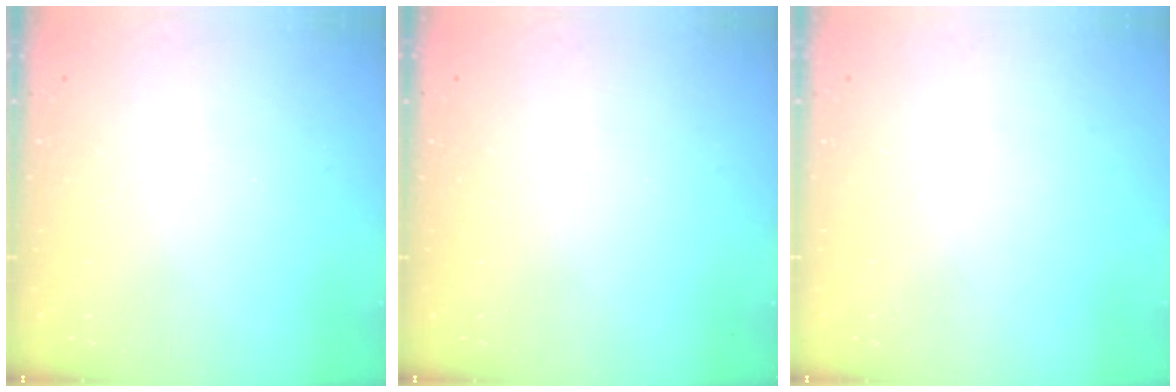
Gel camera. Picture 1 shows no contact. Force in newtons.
{"total": 0.0}
{"total": 0.0}